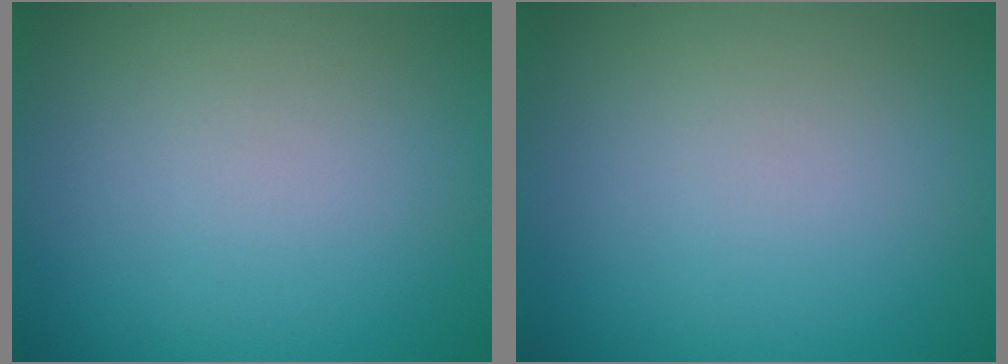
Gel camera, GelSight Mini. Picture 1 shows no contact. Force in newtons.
{"total": 0.0}